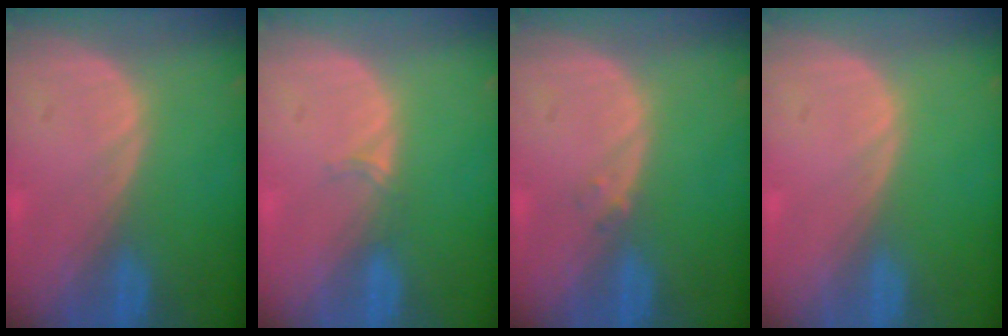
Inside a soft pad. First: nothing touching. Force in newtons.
{"total": 1.3, "press": 1.0, "slide": 0.9}
{"total": 0.9, "press": 0.9, "slide": 0.2}
{"total": 0.0}